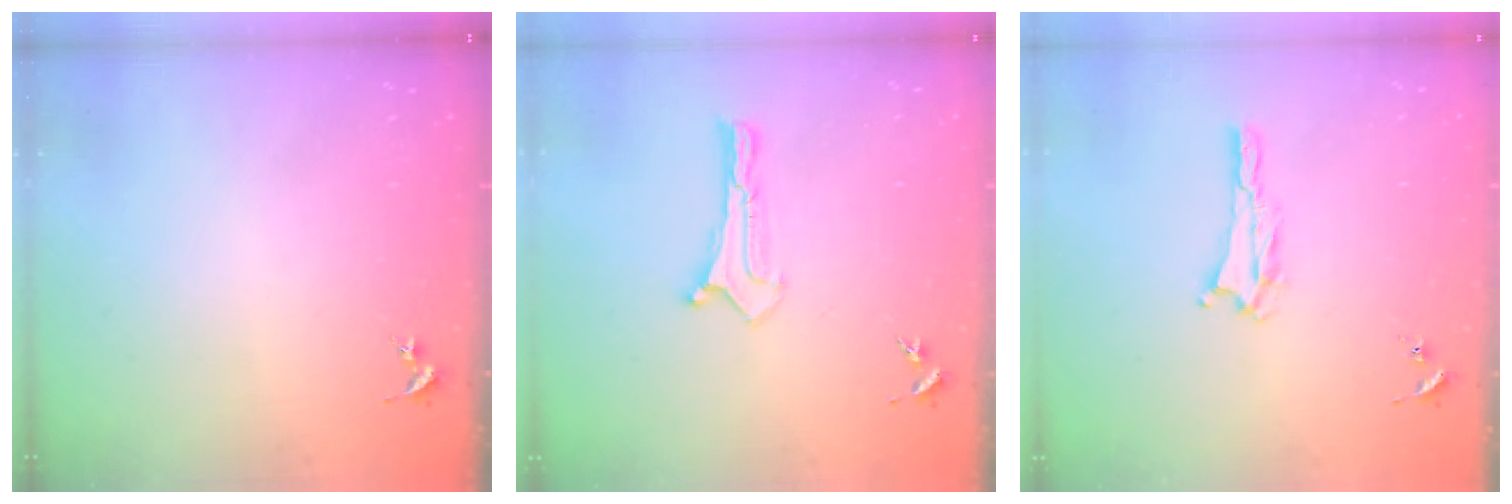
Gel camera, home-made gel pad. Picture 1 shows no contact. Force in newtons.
{"total": 0.0}
{"total": 1.4, "press": 1.4, "slide": 0.2}